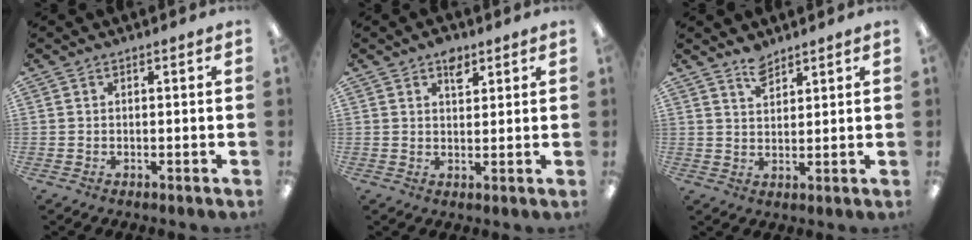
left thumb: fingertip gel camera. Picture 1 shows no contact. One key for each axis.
{"total": 4.5, "fx": 2.9, "fy": 2.4, "fz": 2.3, "tx": -0.028, "ty": -0.009, "tz": 0.049}
{"total": 4.5, "fx": 3.8, "fy": 1.8, "fz": 1.6, "tx": -0.031, "ty": -0.017, "tz": 0.069}